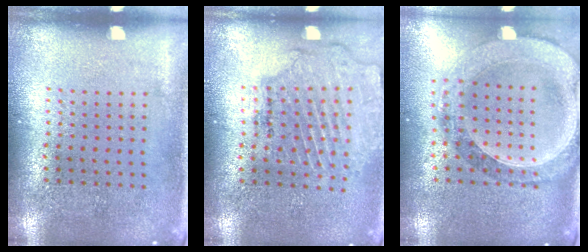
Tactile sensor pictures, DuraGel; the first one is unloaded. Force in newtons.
{"total": 1.6, "press": 1.6, "slide": 0.4}
{"total": 1.4, "press": 1.4, "slide": 0.3}